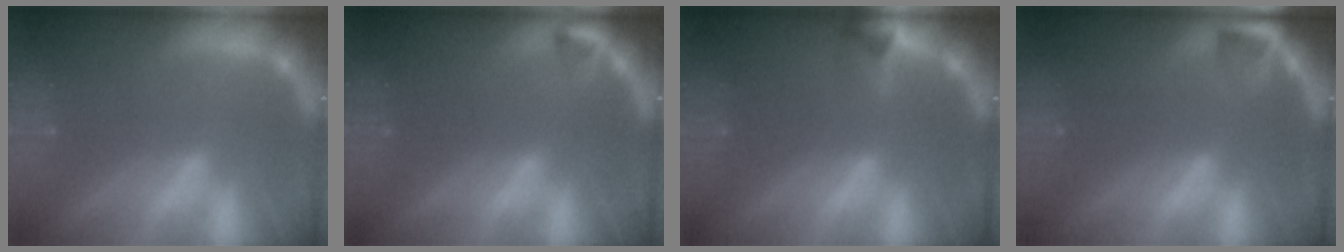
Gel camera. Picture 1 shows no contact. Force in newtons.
{"total": 1.5}
{"total": 2.4}
{"total": 2.4}